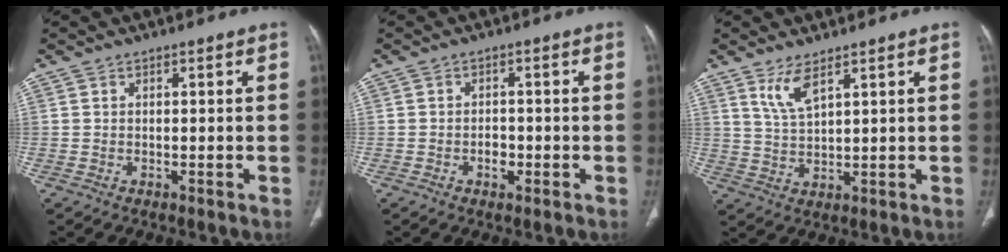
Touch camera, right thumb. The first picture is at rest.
{"total": 2.4, "force": [-0.9, 1.6, 1.5], "torque": [-0.014, 0.006, -0.015]}
{"total": 5.0, "force": [3.2, 1.4, 3.6], "torque": [-0.075, -0.023, 0.073]}